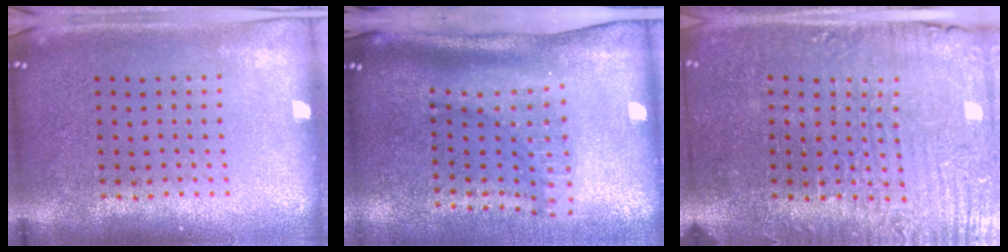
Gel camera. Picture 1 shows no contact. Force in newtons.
{"total": 2.3, "press": 1.6, "slide": 1.6}
{"total": 3.9, "press": 3.8, "slide": 0.8}